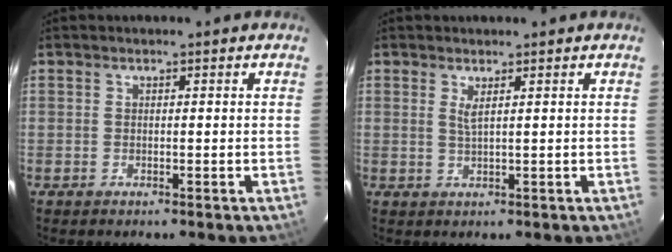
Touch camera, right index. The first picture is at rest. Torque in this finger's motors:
{"motor_torque": [-0.03, 0.04, 0.02, 0.04]}